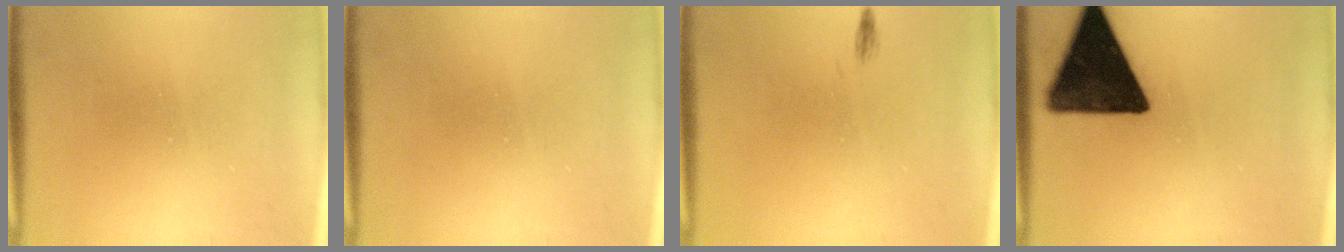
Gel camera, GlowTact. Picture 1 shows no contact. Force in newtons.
{"total": 0.0}
{"total": 0.5}
{"total": 16.6}